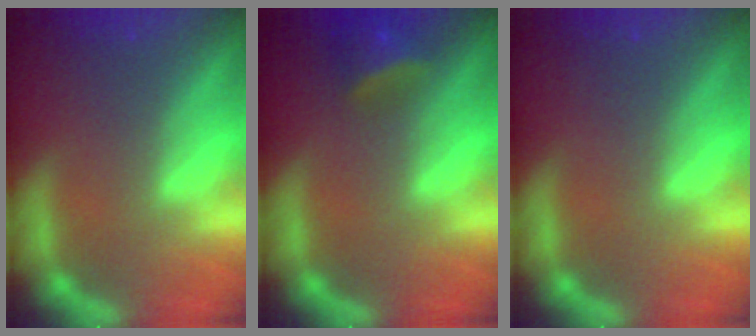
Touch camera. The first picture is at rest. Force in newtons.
{"total": 4.0}
{"total": 0.0}